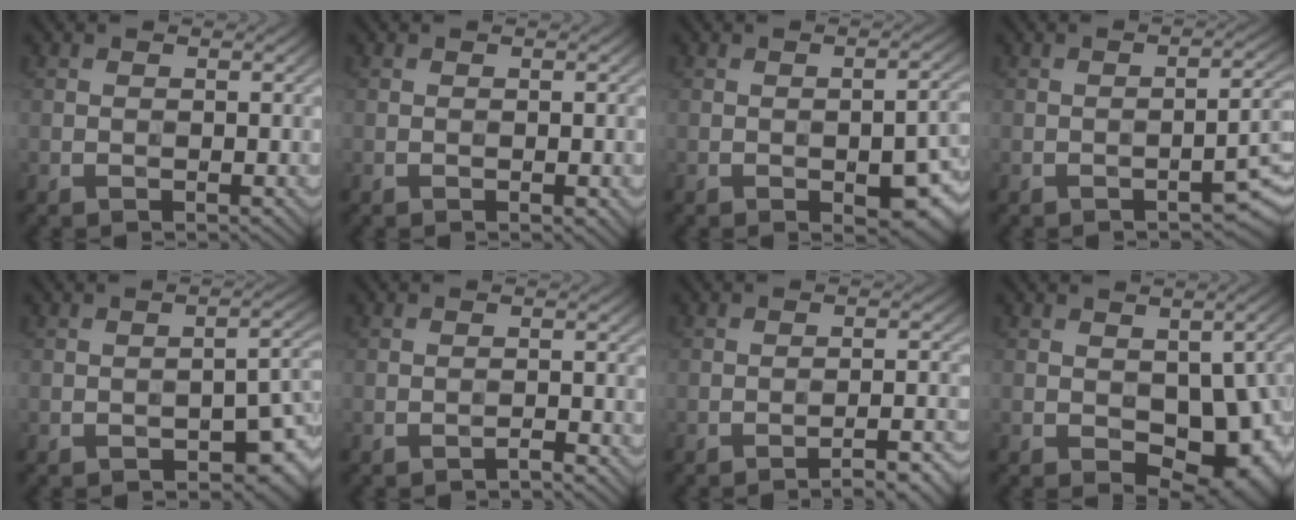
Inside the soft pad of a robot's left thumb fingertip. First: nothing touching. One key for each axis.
{"total": 0.7, "fx": -0.2, "fy": 0.1, "fz": 0.7, "tx": -0.011, "ty": -0.001, "tz": -0.004}
{"total": 8.3, "fx": -3.3, "fy": 3.4, "fz": 6.9, "tx": -0.088, "ty": -0.006, "tz": -0.039}
{"total": 4.2, "fx": -2.4, "fy": 0.9, "fz": 3.3, "tx": -0.038, "ty": 0.015, "tz": -0.036}
{"total": 6.0, "fx": -3.3, "fy": 2.4, "fz": 4.3, "tx": -0.047, "ty": 0.003, "tz": -0.043}
{"total": 1.2, "fx": -1.1, "fy": 0.0, "fz": 0.5, "tx": -0.006, "ty": 0.004, "tz": -0.022}
{"total": 4.3, "fx": -3.3, "fy": 0.4, "fz": 2.6, "tx": -0.035, "ty": 0.018, "tz": -0.056}
{"total": 11.9, "fx": -2.7, "fy": 6.8, "fz": 9.5, "tx": -0.120, "ty": -0.024, "tz": -0.031}